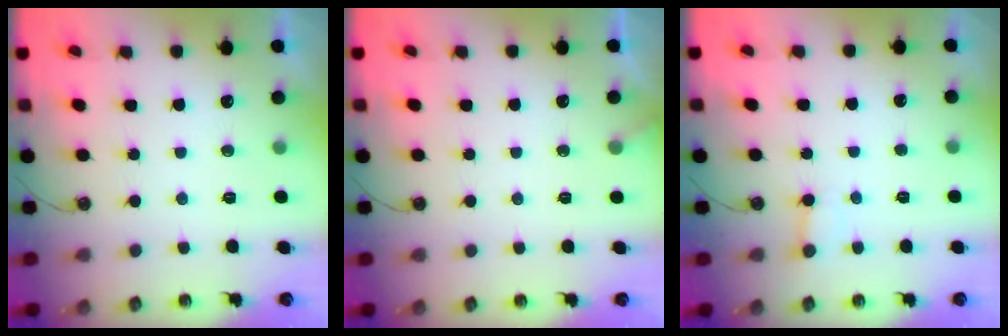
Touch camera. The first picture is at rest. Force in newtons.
{"total": 2.6, "press": 2.6, "slide": 0.3}
{"total": 2.6, "press": 2.6, "slide": 0.2}